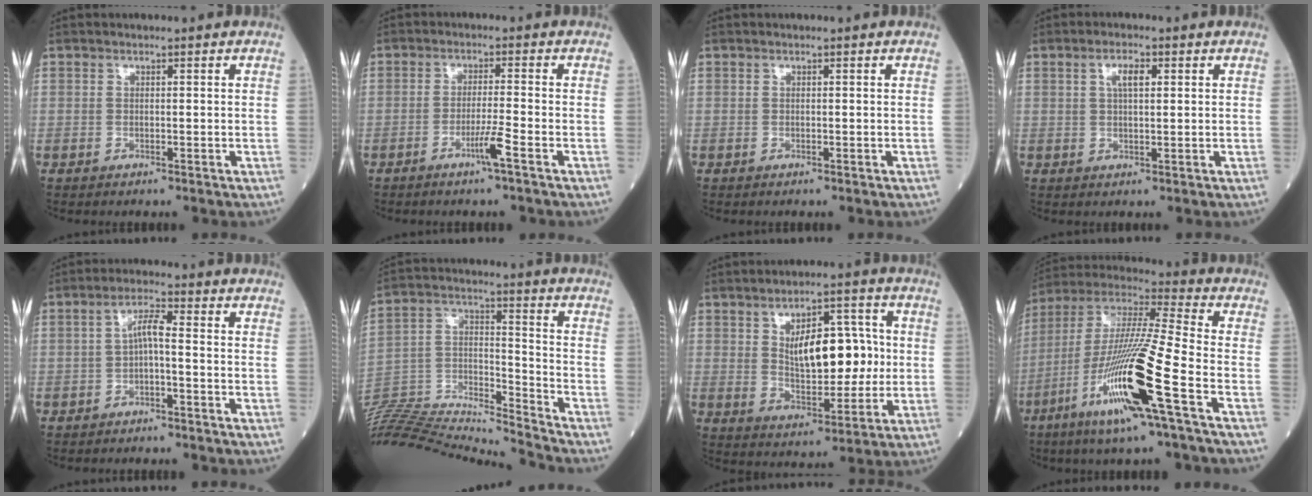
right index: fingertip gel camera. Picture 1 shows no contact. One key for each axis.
{"total": 3.6, "fx": -2.0, "fy": -0.7, "fz": 3.0, "tx": -0.058, "ty": -0.007, "tz": -0.040}
{"total": 0.0}
{"total": 3.1, "fx": 1.1, "fy": 0.9, "fz": 2.7, "tx": -0.053, "ty": 0.004, "tz": 0.020}
{"total": 3.6, "fx": -0.6, "fy": 0.6, "fz": 3.5, "tx": -0.062, "ty": 0.014, "tz": -0.011}
{"total": 24.0, "fx": -23.0, "fy": -0.6, "fz": 6.7, "tx": -0.151, "ty": 0.000, "tz": -0.381}
{"total": 10.9, "fx": 1.6, "fy": 4.8, "fz": 9.7, "tx": -0.153, "ty": 0.010, "tz": 0.033}
{"total": 19.0, "fx": -7.6, "fy": -0.4, "fz": 17.4, "tx": -0.368, "ty": -0.030, "tz": -0.153}